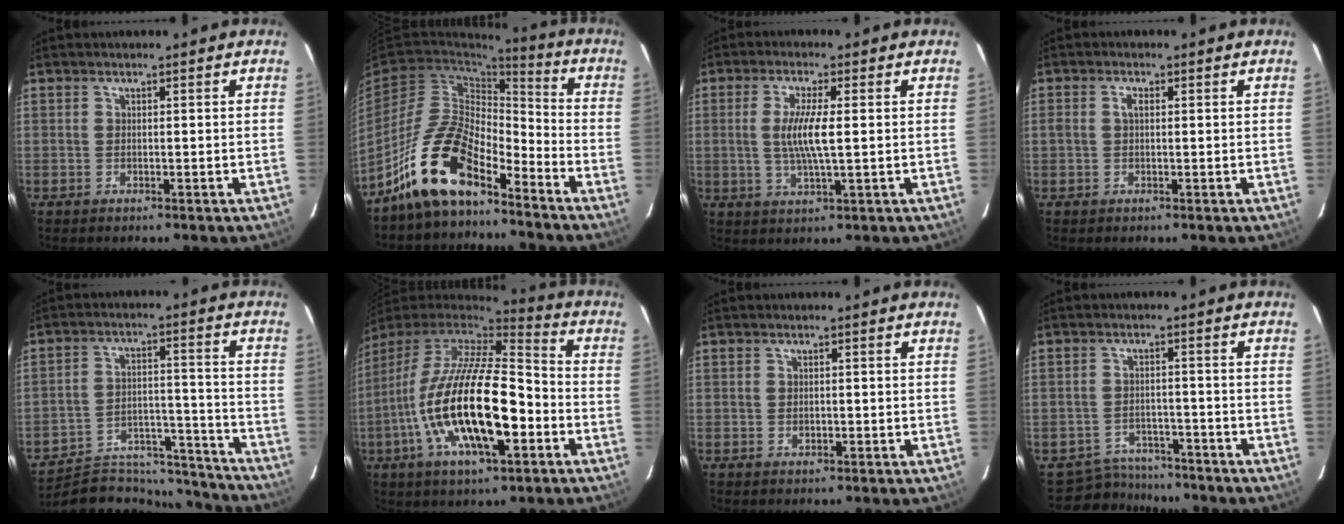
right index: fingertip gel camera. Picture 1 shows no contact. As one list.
[{"total": 13.9, "force": [-10.2, 5.0, 8.0], "torque": [-0.153, 0.016, -0.195]}, {"total": 6.9, "force": [0.3, 1.0, 6.8], "torque": [-0.129, -0.004, 0.006]}, {"total": 1.6, "force": [0.2, 0.9, 1.3], "torque": [-0.026, 0.005, 0.001]}, {"total": 18.8, "force": [-17.4, 5.9, 3.9], "torque": [-0.075, 0.040, -0.239]}, {"total": 23.2, "force": [-6.9, 8.1, 20.7], "torque": [-0.387, -0.031, -0.122]}, {"total": 1.3, "force": [-0.2, 1.2, 0.6], "torque": [-0.009, 0.001, -0.003]}, {"total": 6.9, "force": [-6.2, 3.1, -0.1], "torque": [-0.013, 0.014, -0.090]}]